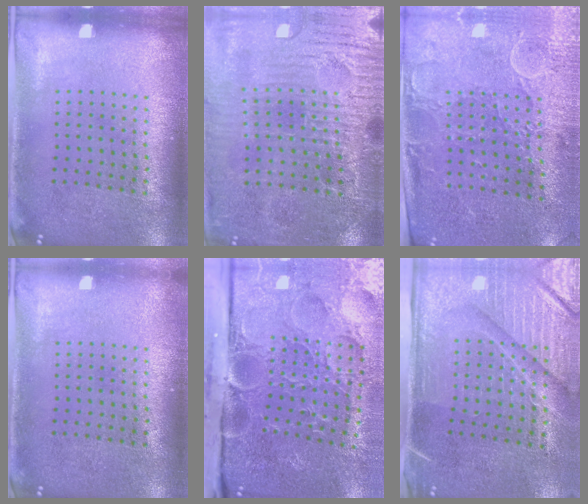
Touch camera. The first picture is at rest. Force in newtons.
{"total": 3.6, "press": 3.5, "slide": 0.4}
{"total": 2.9, "press": 2.5, "slide": 1.5}
{"total": 0.6, "press": 0.6, "slide": 0.1}
{"total": 5.1, "press": 4.1, "slide": 3.1}
{"total": 4.4, "press": 3.9, "slide": 2.1}